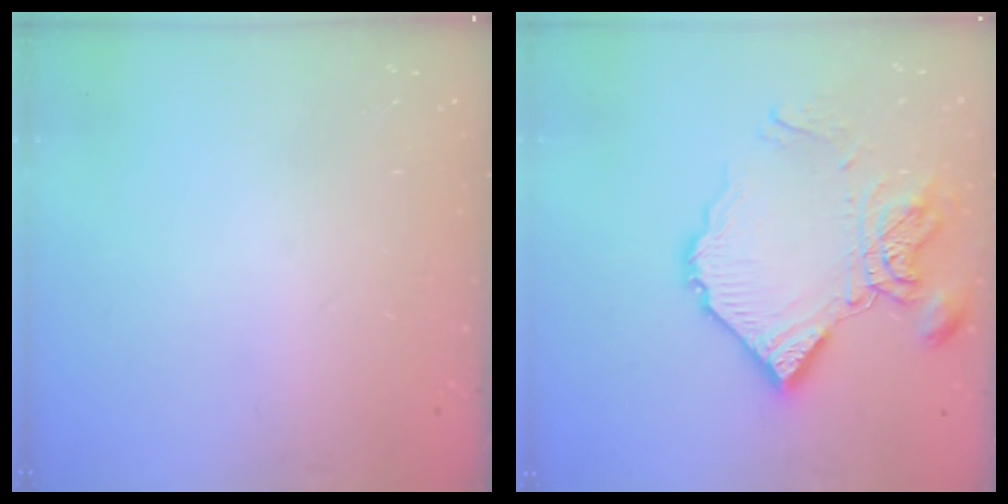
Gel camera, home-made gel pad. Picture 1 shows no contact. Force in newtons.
{"total": 16.0, "press": 15.9, "slide": 1.6}